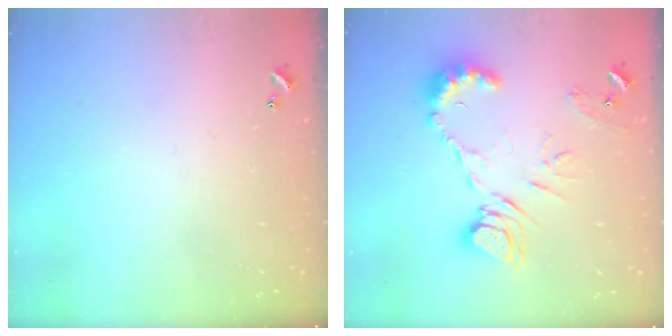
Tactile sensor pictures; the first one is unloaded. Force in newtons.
{"total": 12.4, "press": 12.3, "slide": 1.4}